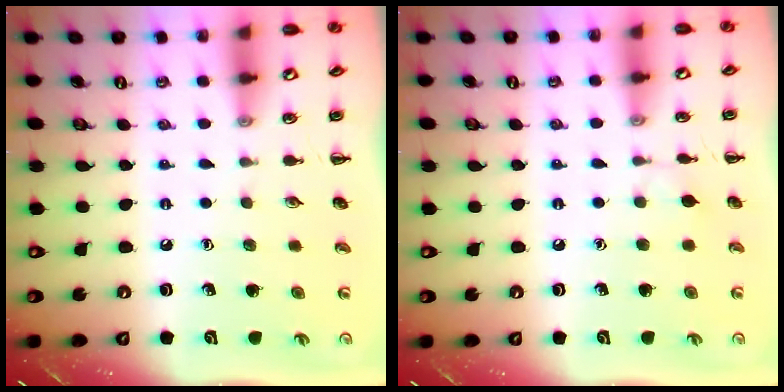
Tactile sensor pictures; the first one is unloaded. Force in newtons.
{"total": 4.1, "press": 3.9, "slide": 1.3}